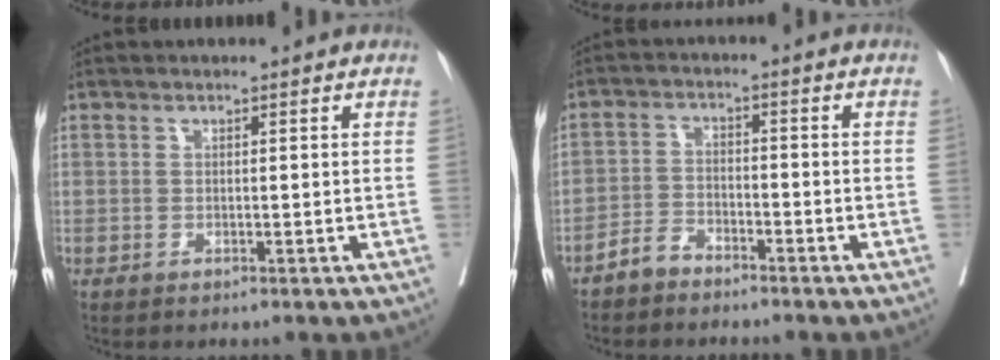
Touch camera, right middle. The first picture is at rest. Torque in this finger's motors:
{"motor_torque": [-0.09, -1.08, 0.06, 0.00]}